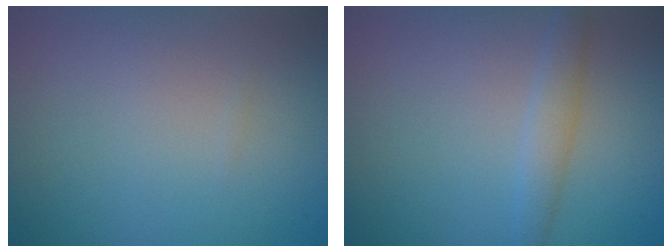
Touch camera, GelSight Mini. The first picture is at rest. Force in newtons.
{"total": 2.1, "press": 2.1, "slide": 0.1}